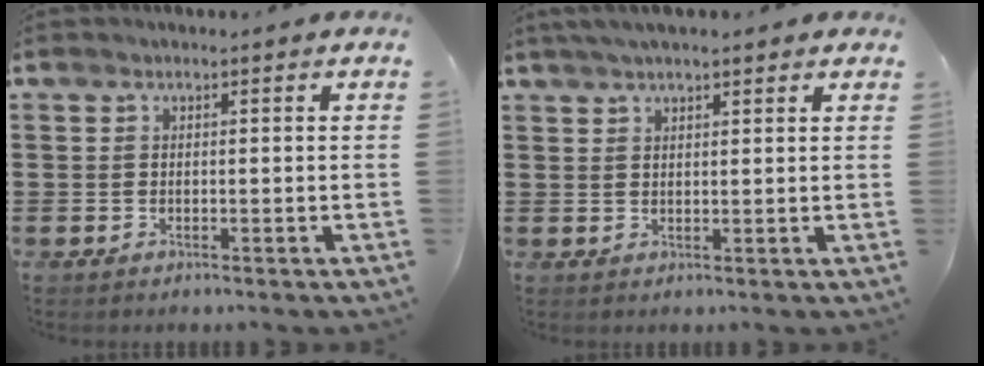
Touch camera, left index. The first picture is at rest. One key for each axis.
{"total": 2.9, "fx": 2.4, "fy": 0.5, "fz": 1.7, "tx": -0.037, "ty": 0.005, "tz": 0.045}